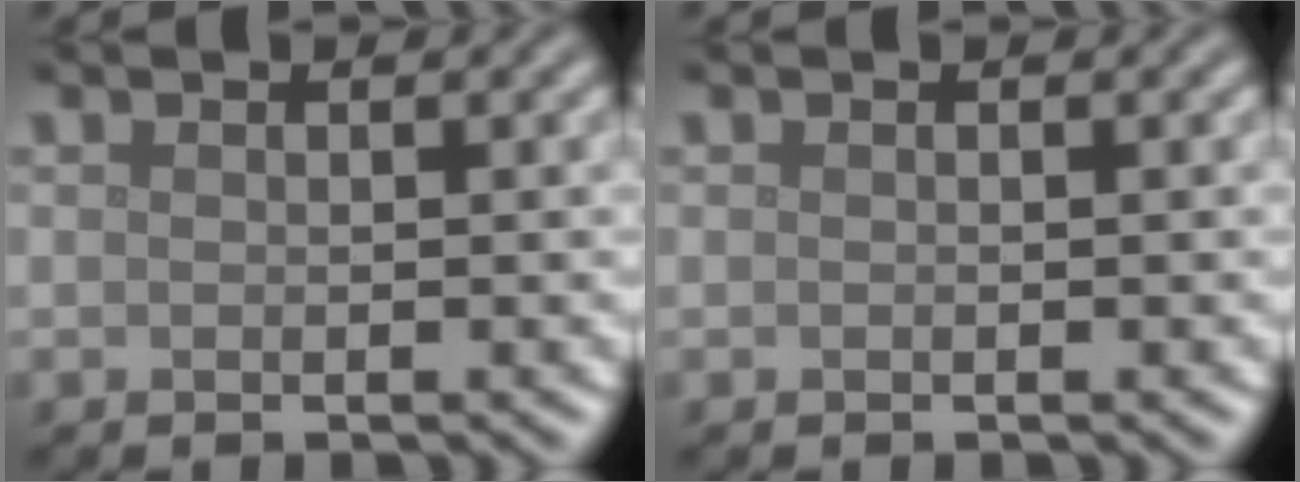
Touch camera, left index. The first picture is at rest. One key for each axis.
{"total": 0.0}